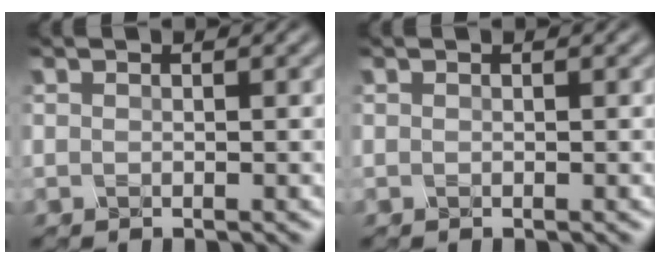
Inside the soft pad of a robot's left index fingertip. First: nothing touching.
{"total": 0.0}